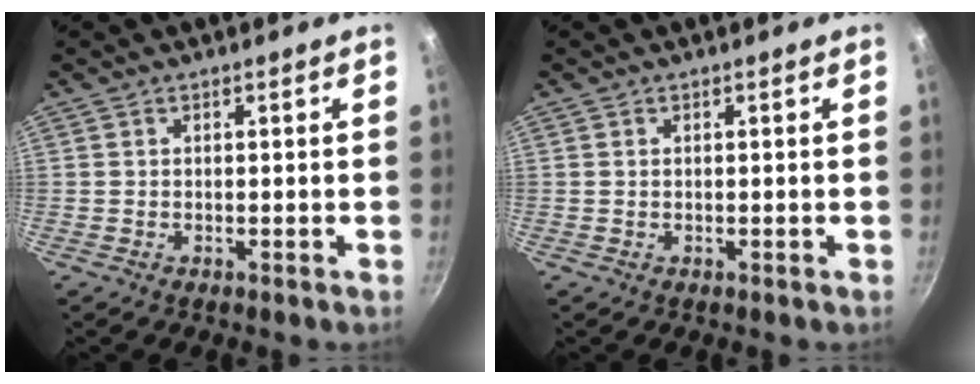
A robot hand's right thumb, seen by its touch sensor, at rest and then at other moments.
{"total": 0.0}